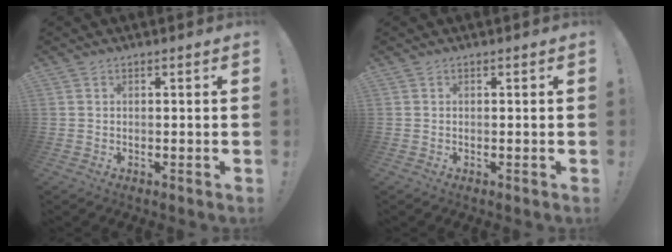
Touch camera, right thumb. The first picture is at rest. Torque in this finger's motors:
{"motor_torque": [0.06, 0.02, 0.30, -0.26, 0.00]}